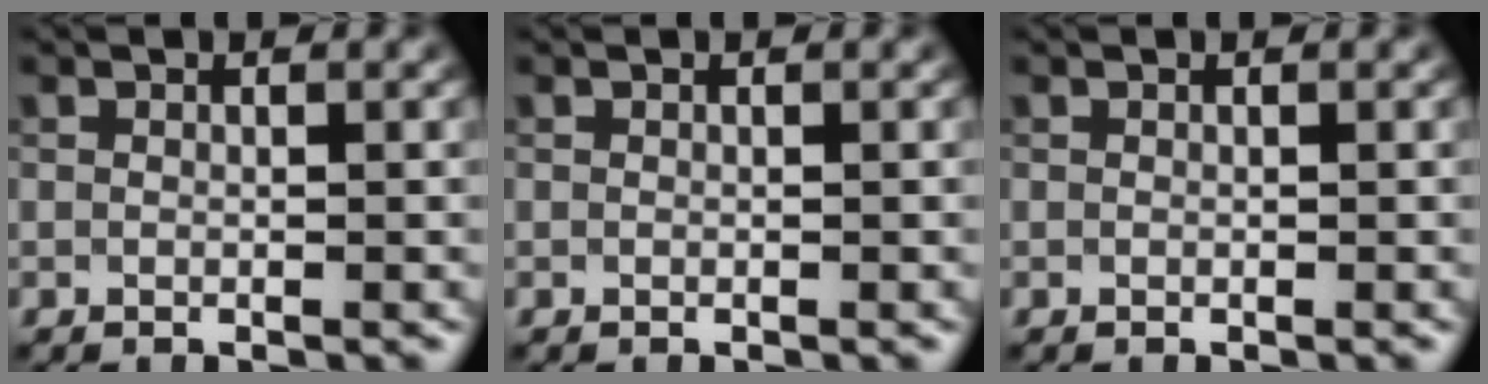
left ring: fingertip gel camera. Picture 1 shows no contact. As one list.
[{"total": 0.0}, {"total": 0.0}]